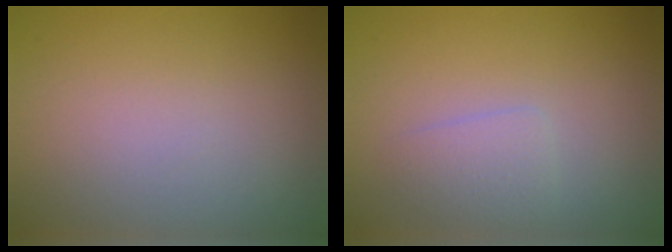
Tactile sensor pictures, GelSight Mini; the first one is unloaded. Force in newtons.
{"total": 1.7, "press": 1.7, "slide": 0.1}